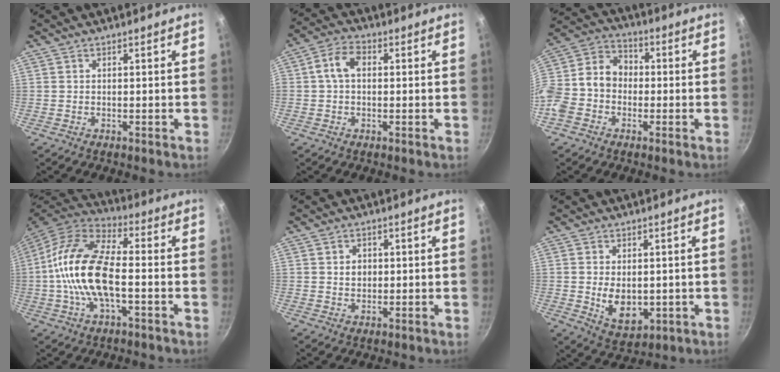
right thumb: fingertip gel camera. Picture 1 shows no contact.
{"total": 5.6, "force": [0.7, 3.8, 4.1], "torque": [-0.075, 0.019, 0.002]}
{"total": 13.9, "force": [-2.4, 11.2, 7.8], "torque": [-0.127, 0.049, -0.065]}
{"total": 17.4, "force": [-1.9, 8.1, 15.3], "torque": [-0.284, 0.037, -0.052]}
{"total": 3.0, "force": [0.5, 2.4, 1.6], "torque": [-0.014, 0.001, 0.008]}
{"total": 8.1, "force": [-0.4, 5.3, 6.1], "torque": [-0.085, -0.014, 0.011]}